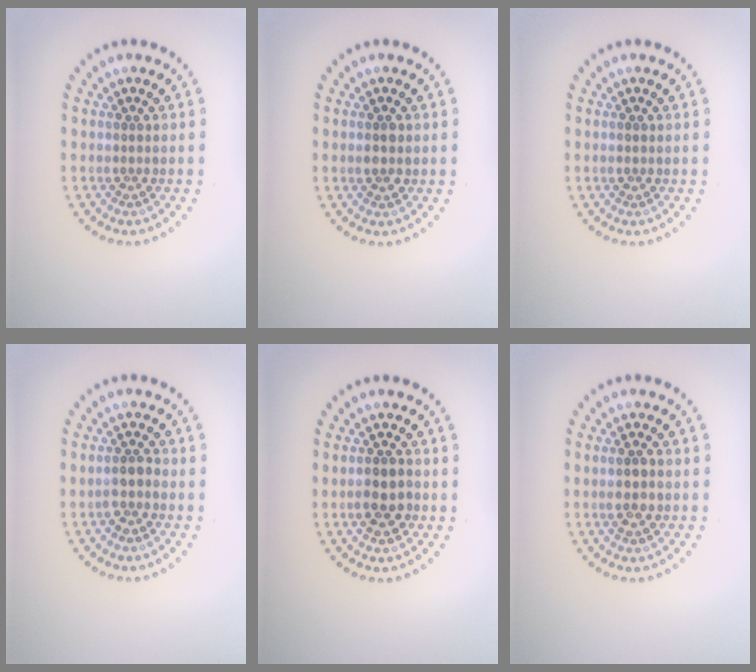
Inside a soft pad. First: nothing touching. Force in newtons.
{"total": 1.5, "press": 1.4, "slide": 0.1}
{"total": 0.8, "press": 0.8, "slide": 0.0}
{"total": 1.8, "press": 1.6, "slide": 0.9}
{"total": 2.7, "press": 2.6, "slide": 0.4}
{"total": 2.1, "press": 2.1, "slide": 0.5}